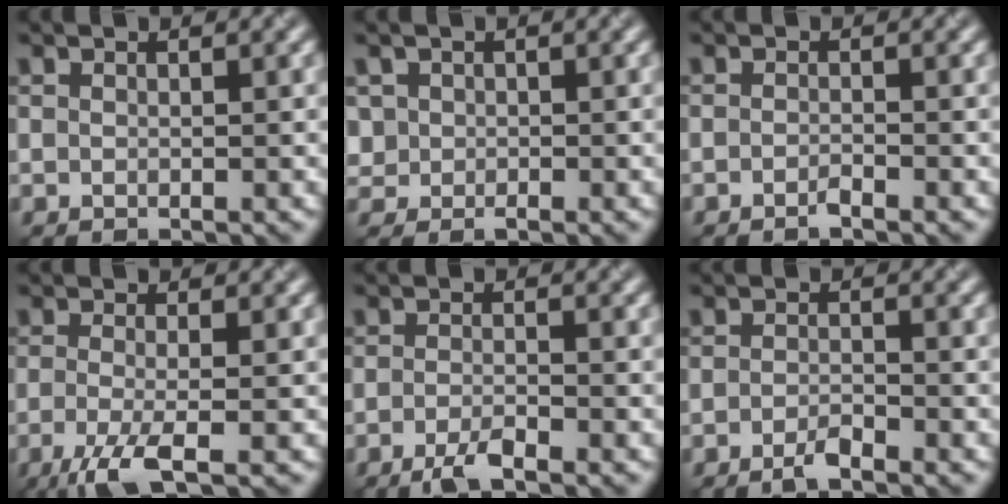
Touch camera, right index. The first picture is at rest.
{"total": 1.1, "force": [0.1, 1.1, -0.2], "torque": [0.002, 0.002, 0.000]}
{"total": 0.6, "force": [-0.6, 0.0, 0.3], "torque": [-0.008, 0.005, -0.013]}
{"total": 4.0, "force": [-2.0, 0.9, 3.4], "torque": [-0.070, -0.002, -0.048]}
{"total": 2.3, "force": [-1.7, 0.3, 1.4], "torque": [-0.036, 0.003, -0.040]}
{"total": 1.3, "force": [-1.1, 0.1, 0.7], "torque": [-0.019, 0.006, -0.026]}